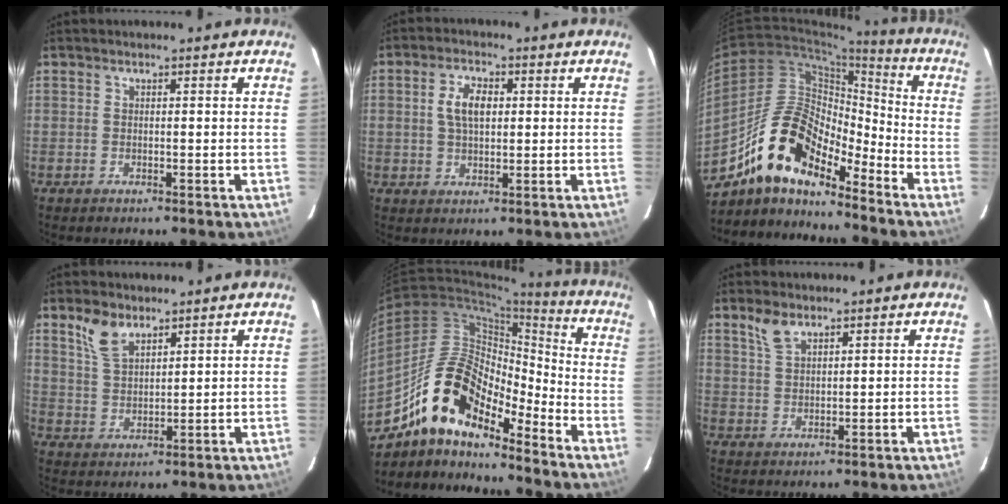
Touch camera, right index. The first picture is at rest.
{"total": 5.8, "force": [1.0, 3.3, 4.7], "torque": [-0.088, 0.011, 0.020]}
{"total": 15.8, "force": [-12.3, 5.4, 8.3], "torque": [-0.146, 0.011, -0.239]}
{"total": 6.5, "force": [4.4, 3.2, 3.6], "torque": [-0.070, 0.009, 0.092]}
{"total": 16.3, "force": [-12.4, 5.7, 9.0], "torque": [-0.154, 0.009, -0.242]}
{"total": 4.1, "force": [2.9, 1.8, 2.2], "torque": [-0.043, 0.006, 0.060]}